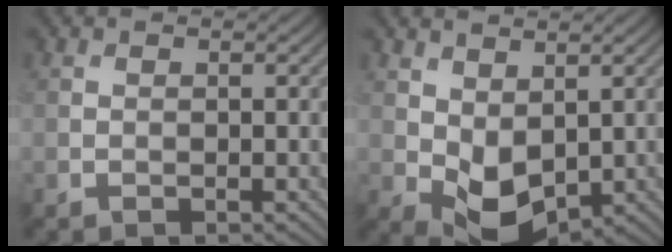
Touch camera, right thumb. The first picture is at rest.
{"total": 5.5, "force": [0.7, 3.4, 4.3], "torque": [-0.094, -0.009, 0.019]}